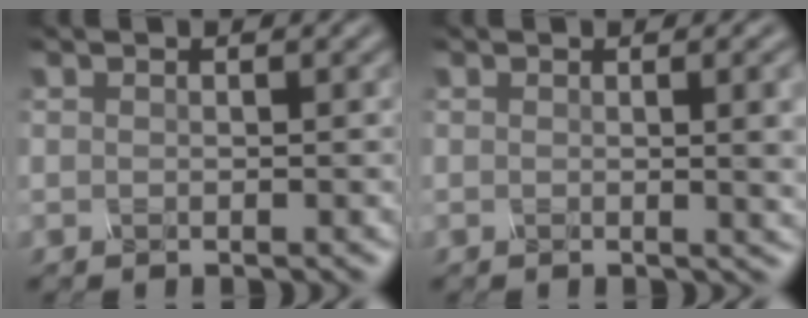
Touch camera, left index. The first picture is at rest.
{"total": 4.6, "force": [0.4, 1.7, 4.2], "torque": [-0.032, 0.003, 0.006]}